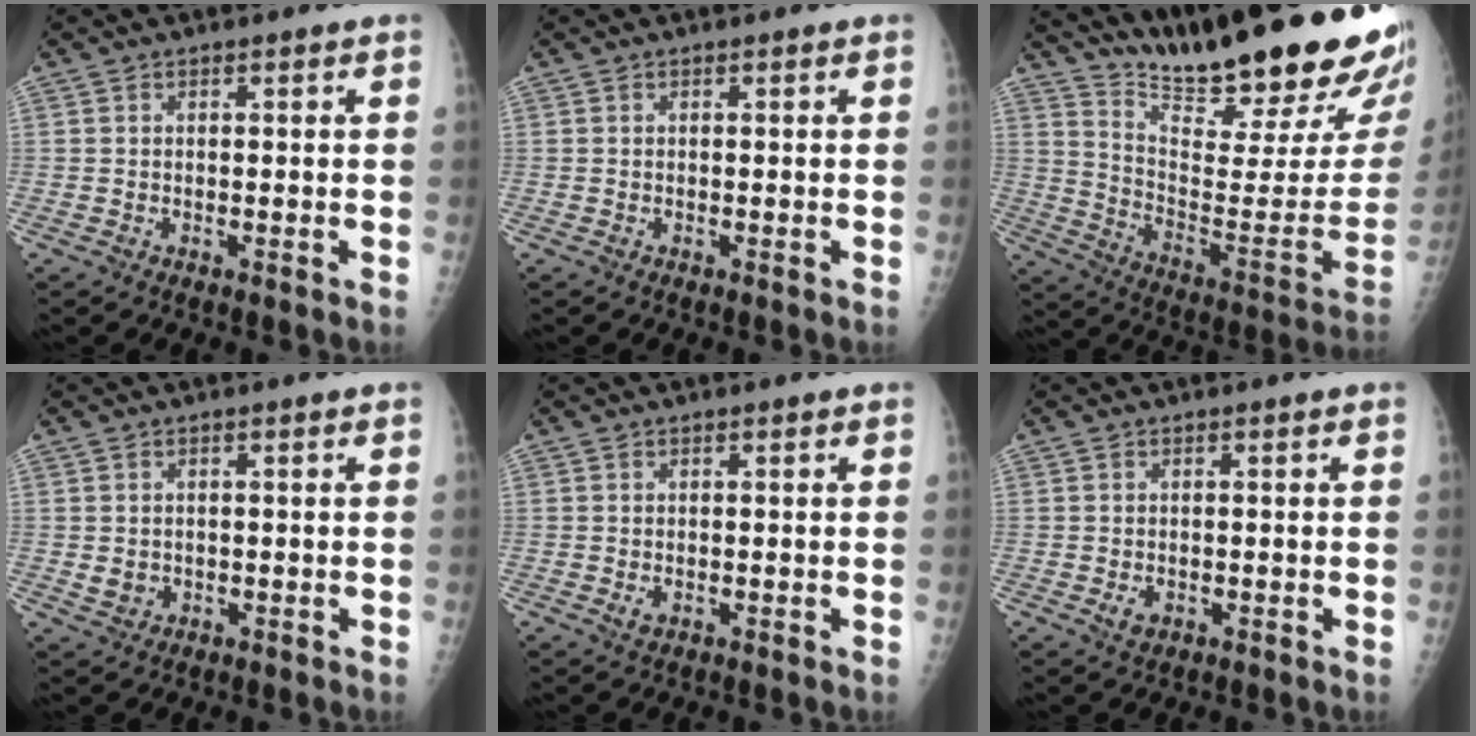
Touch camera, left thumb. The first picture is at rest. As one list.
[{"total": 0.0}, {"total": 31.6, "force": [23.5, 6.4, 20.1], "torque": [-0.277, -0.129, 0.345]}, {"total": 2.2, "force": [0.0, 2.0, 1.0], "torque": [-0.010, -0.001, 0.007]}, {"total": 1.3, "force": [-0.1, 0.9, 1.0], "torque": [-0.012, -0.002, 0.002]}, {"total": 1.8, "force": [-0.4, 1.3, 1.1], "torque": [-0.015, -0.002, -0.003]}]